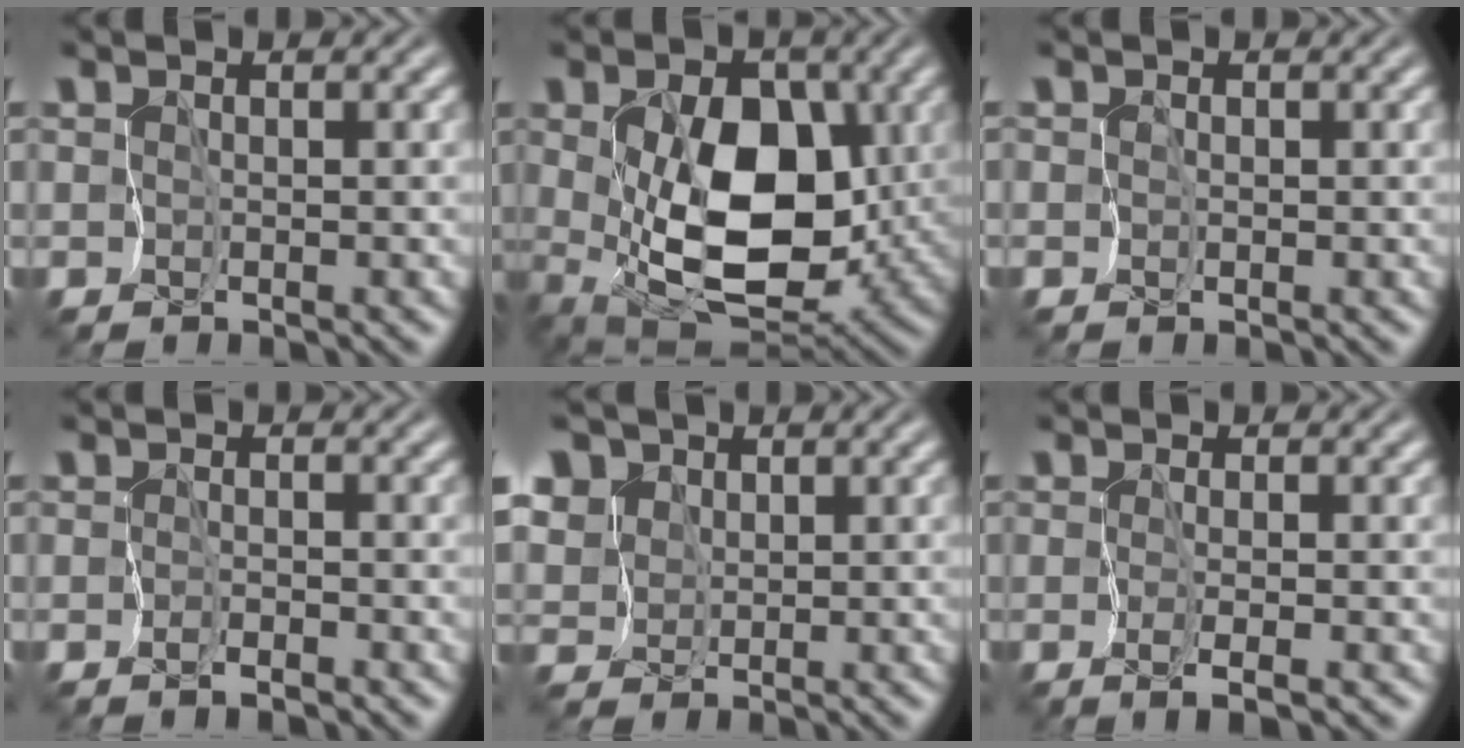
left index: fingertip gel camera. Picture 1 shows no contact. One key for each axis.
{"total": 10.3, "fx": 0.2, "fy": 6.5, "fz": 8.0, "tx": -0.131, "ty": -0.028, "tz": 0.014}
{"total": 0.0}
{"total": 0.8, "fx": -0.7, "fy": 0.2, "fz": 0.2, "tx": -0.003, "ty": -0.003, "tz": -0.016}
{"total": 5.9, "fx": 2.9, "fy": 4.8, "fz": 1.9, "tx": -0.066, "ty": 0.014, "tz": 0.042}
{"total": 1.2, "fx": -0.6, "fy": 0.0, "fz": 1.1, "tx": -0.021, "ty": -0.002, "tz": -0.012}